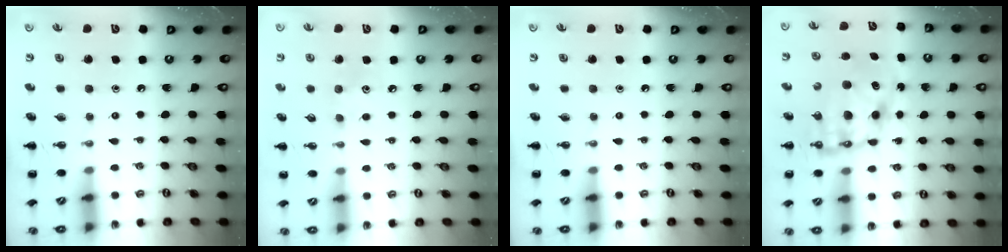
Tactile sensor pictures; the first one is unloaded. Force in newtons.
{"total": 4.5, "press": 4.3, "slide": 1.1}
{"total": 0.0}
{"total": 10.1, "press": 9.7, "slide": 2.6}